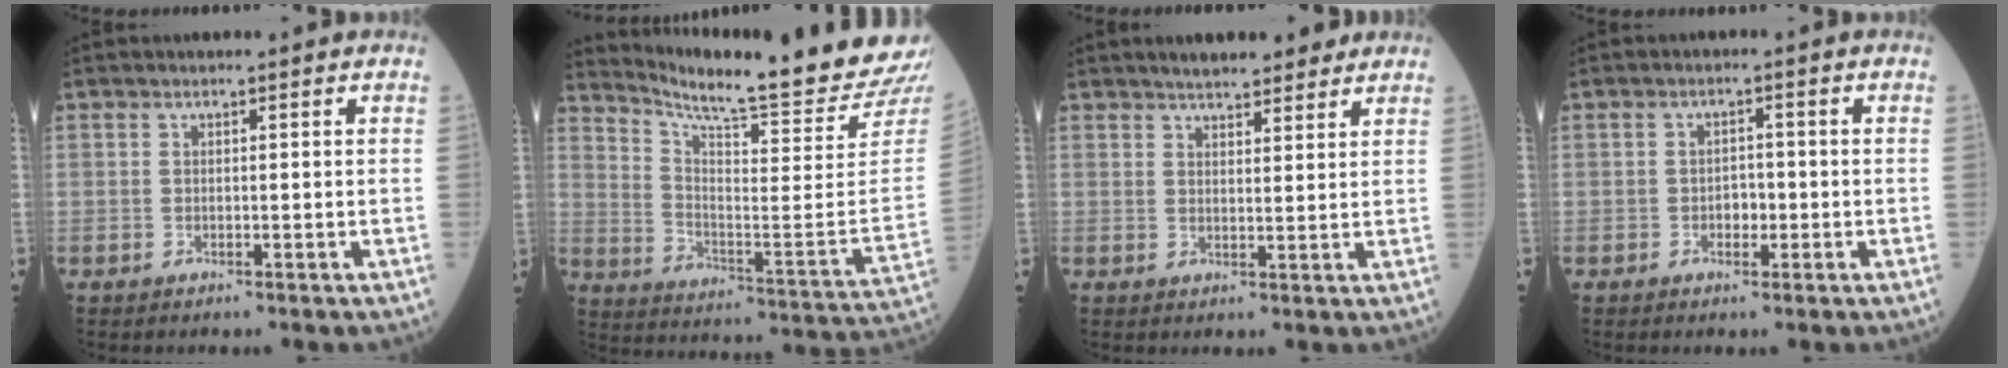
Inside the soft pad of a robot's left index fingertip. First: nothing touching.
{"total": 21.2, "force": [19.8, -2.0, 7.4], "torque": [-0.139, -0.118, 0.277]}
{"total": 7.8, "force": [6.6, 2.0, 3.6], "torque": [-0.046, 0.016, 0.094]}
{"total": 2.0, "force": [-0.6, 1.3, 1.4], "torque": [-0.018, 0.006, -0.009]}